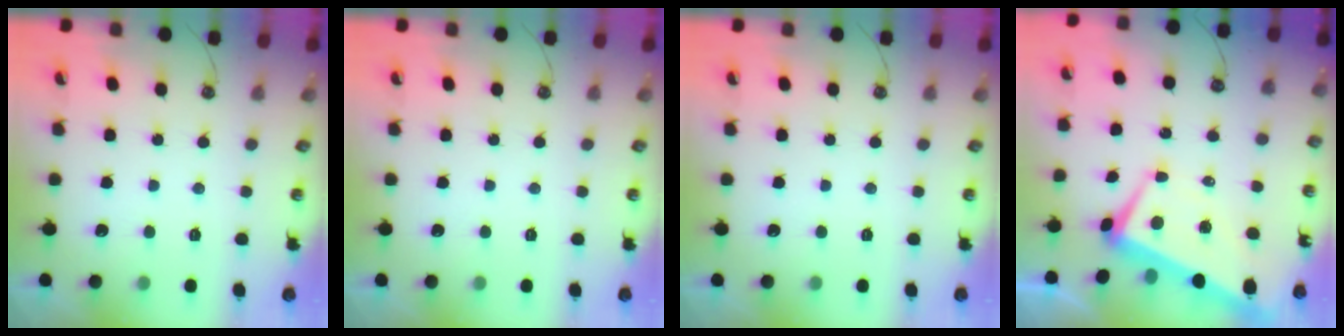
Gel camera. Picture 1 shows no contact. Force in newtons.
{"total": 0.0}
{"total": 0.0}
{"total": 1.9, "press": 1.5, "slide": 1.1}